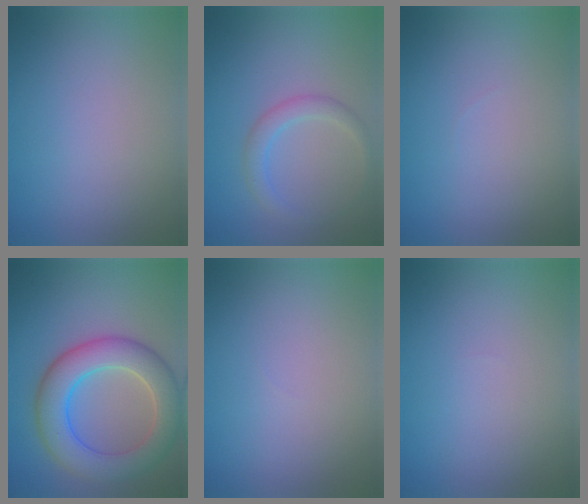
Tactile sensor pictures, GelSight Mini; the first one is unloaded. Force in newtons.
{"total": 2.1, "press": 2.1, "slide": 0.1}
{"total": 0.5, "press": 0.5, "slide": 0.0}
{"total": 7.7, "press": 7.7, "slide": 0.2}
{"total": 0.0}
{"total": 0.0}